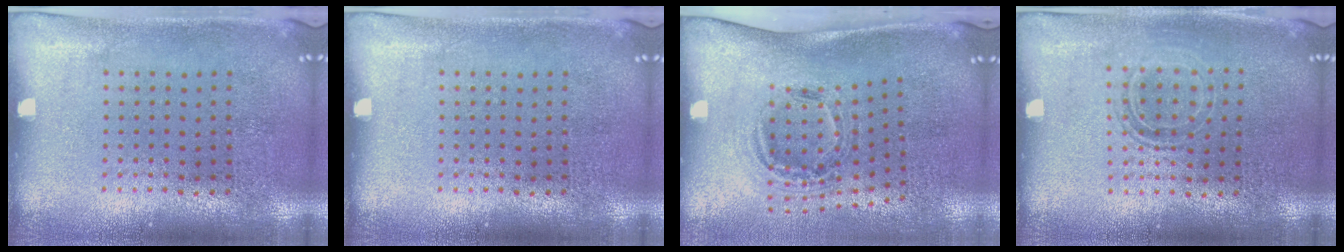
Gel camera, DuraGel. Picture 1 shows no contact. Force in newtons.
{"total": 0.0}
{"total": 1.2, "press": 1.0, "slide": 0.7}
{"total": 1.4, "press": 1.2, "slide": 0.8}